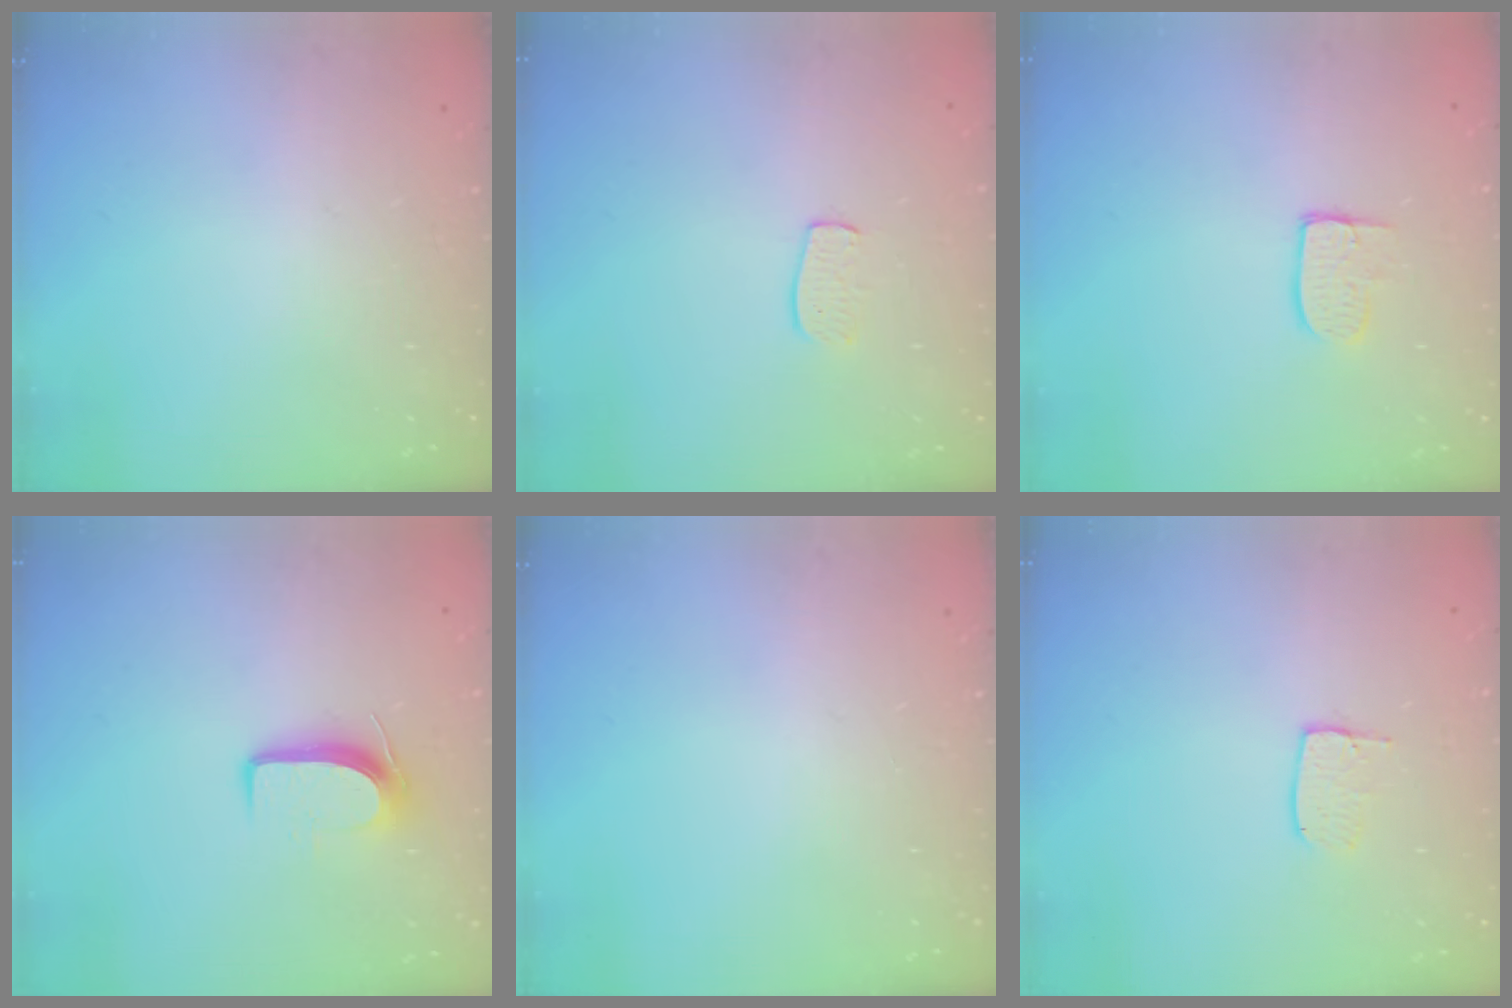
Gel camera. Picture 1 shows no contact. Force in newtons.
{"total": 6.9, "press": 6.8, "slide": 0.4}
{"total": 6.7, "press": 6.7, "slide": 0.4}
{"total": 8.0, "press": 8.0, "slide": 0.9}
{"total": 0.0}
{"total": 5.5, "press": 5.5, "slide": 0.4}